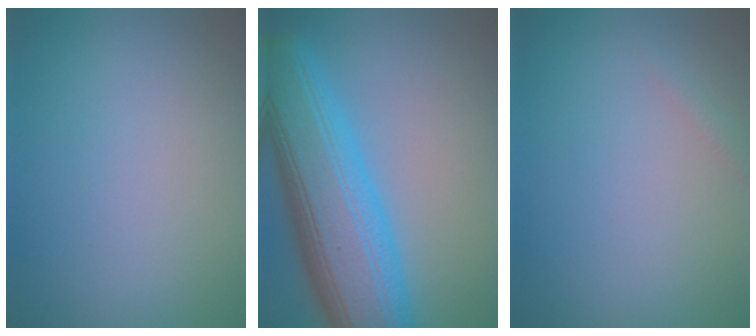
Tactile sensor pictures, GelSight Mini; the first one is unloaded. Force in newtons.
{"total": 11.6, "press": 11.6, "slide": 0.4}
{"total": 0.6, "press": 0.6, "slide": 0.0}